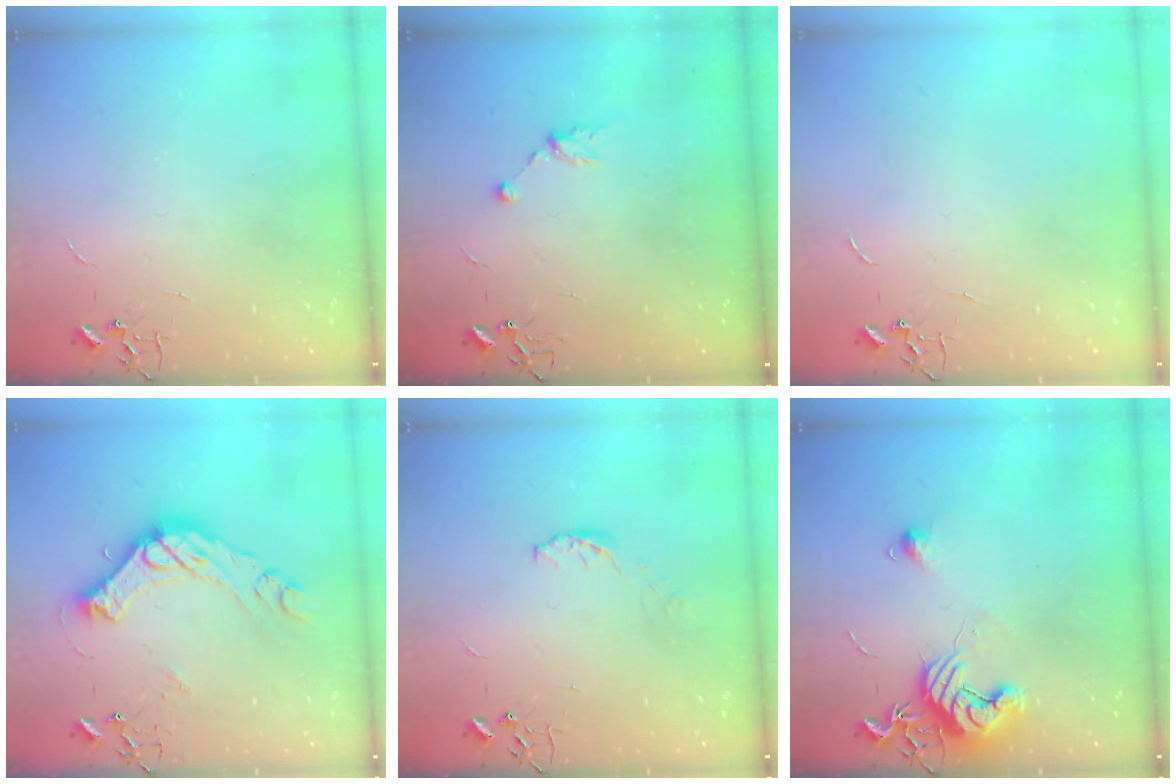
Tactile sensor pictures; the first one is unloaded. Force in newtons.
{"total": 6.4, "press": 6.2, "slide": 1.5}
{"total": 0.0}
{"total": 17.7, "press": 17.6, "slide": 1.6}
{"total": 4.2, "press": 4.2, "slide": 0.5}
{"total": 11.3, "press": 11.3, "slide": 0.7}